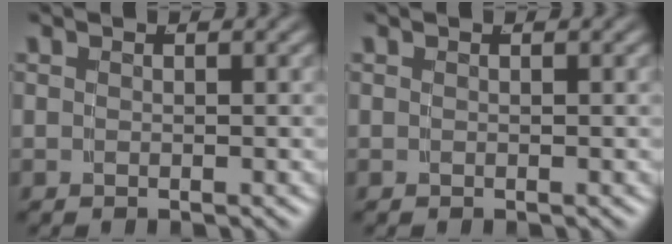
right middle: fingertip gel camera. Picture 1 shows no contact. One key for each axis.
{"total": 0.0}